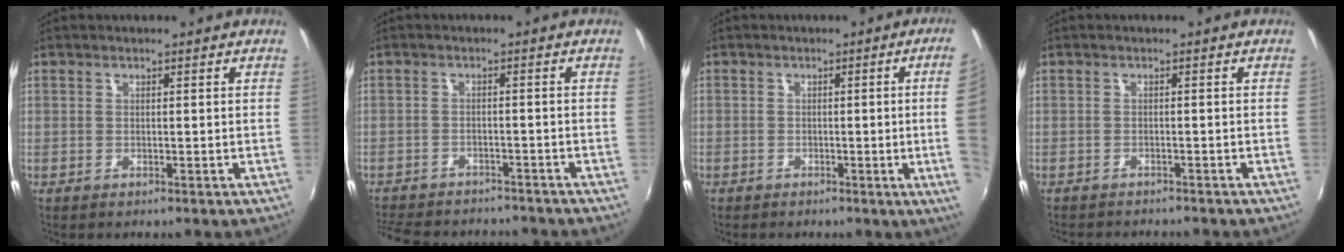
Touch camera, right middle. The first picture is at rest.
{"total": 14.4, "force": [-12.4, 5.0, 5.3], "torque": [-0.128, -0.012, -0.177]}
{"total": 7.6, "force": [-0.4, -1.1, 7.6], "torque": [-0.082, -0.010, -0.003]}
{"total": 4.5, "force": [-4.2, 0.9, 1.3], "torque": [-0.035, -0.016, -0.063]}